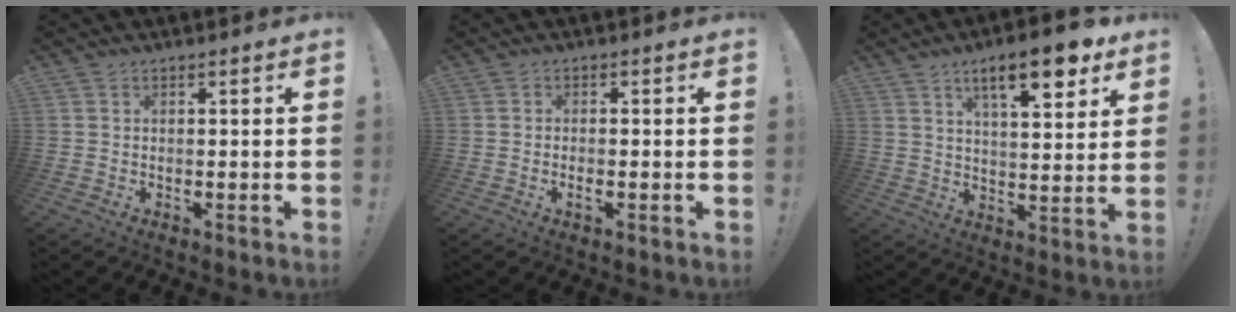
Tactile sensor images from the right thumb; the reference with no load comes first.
{"total": 1.4, "force": [-0.9, 0.3, 1.0], "torque": [-0.022, 0.002, -0.013]}
{"total": 14.0, "force": [7.9, 4.1, 10.8], "torque": [-0.156, -0.033, 0.123]}